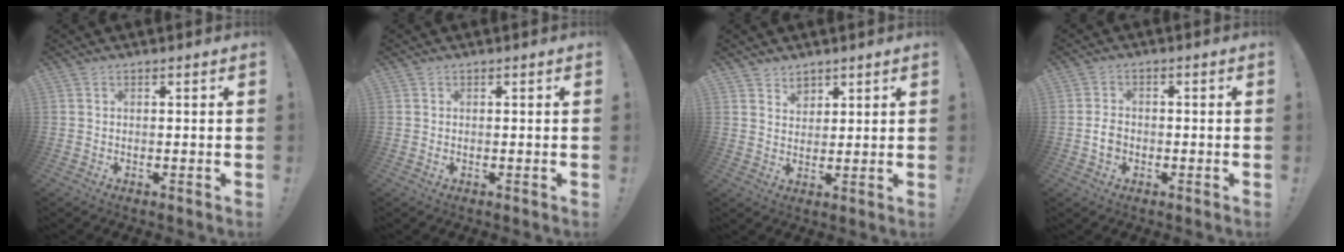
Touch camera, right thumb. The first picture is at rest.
{"total": 0.0}
{"total": 4.1, "force": [3.1, 2.7, 0.3], "torque": [0.004, -0.023, 0.057]}
{"total": 3.7, "force": [-1.3, 2.7, 2.2], "torque": [-0.029, 0.002, -0.026]}